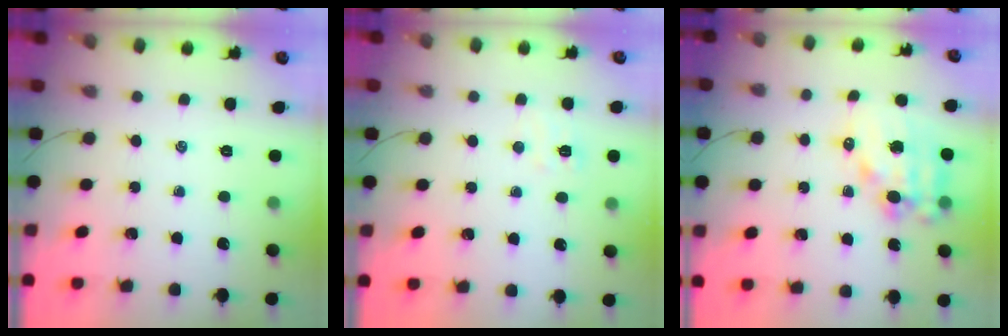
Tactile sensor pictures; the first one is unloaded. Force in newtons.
{"total": 5.0, "press": 4.8, "slide": 1.4}
{"total": 13.4, "press": 13.0, "slide": 3.3}